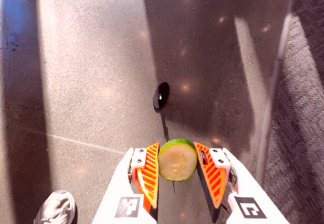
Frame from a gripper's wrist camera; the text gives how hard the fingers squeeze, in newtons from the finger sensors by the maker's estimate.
{"total": 10.9, "left": 11.6, "right": 10.2}